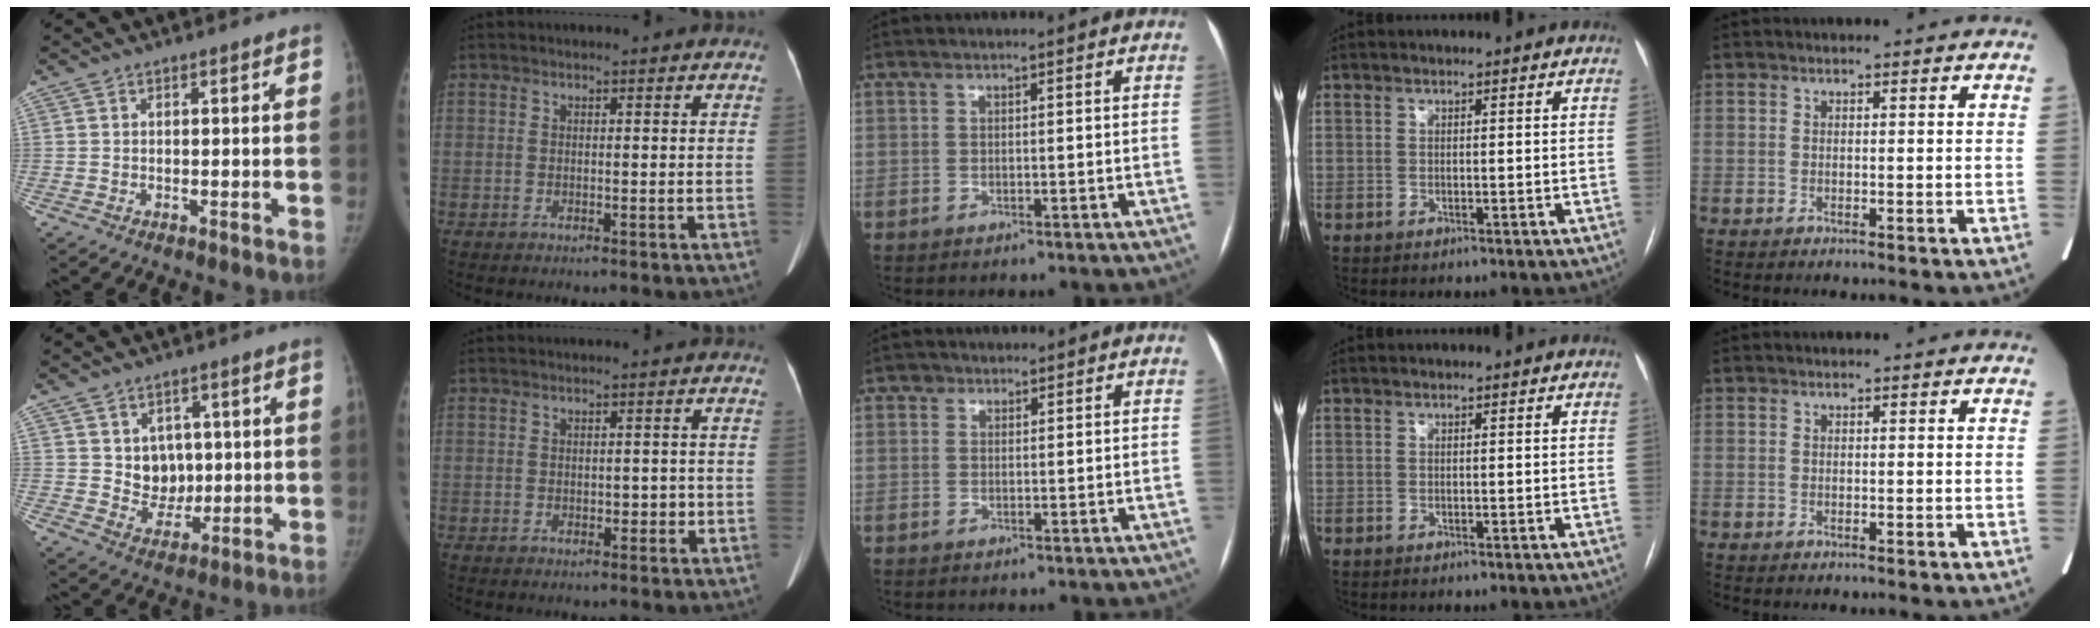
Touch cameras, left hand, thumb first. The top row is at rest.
{"thumb": {"total": 7.0, "force": [1.3, 6.0, 3.4], "torque": [-0.013, -0.011, 0.031]}, "index": {"total": 1.9, "force": [-0.5, 1.2, 1.4], "torque": [-0.017, 0.005, -0.003]}, "middle": {"total": 1.1, "force": [0.6, 0.9, 0.0], "torque": [0.007, -0.001, 0.006]}}